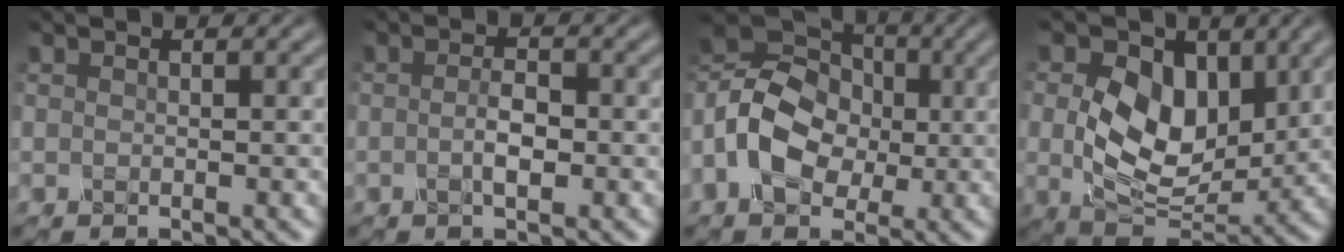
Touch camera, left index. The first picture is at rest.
{"total": 2.0, "force": [-0.7, 0.8, 1.8], "torque": [-0.036, -0.002, -0.014]}
{"total": 8.9, "force": [-1.9, 6.8, 5.4], "torque": [-0.102, 0.007, -0.043]}
{"total": 9.4, "force": [1.7, 6.5, 6.6], "torque": [-0.129, -0.013, 0.028]}